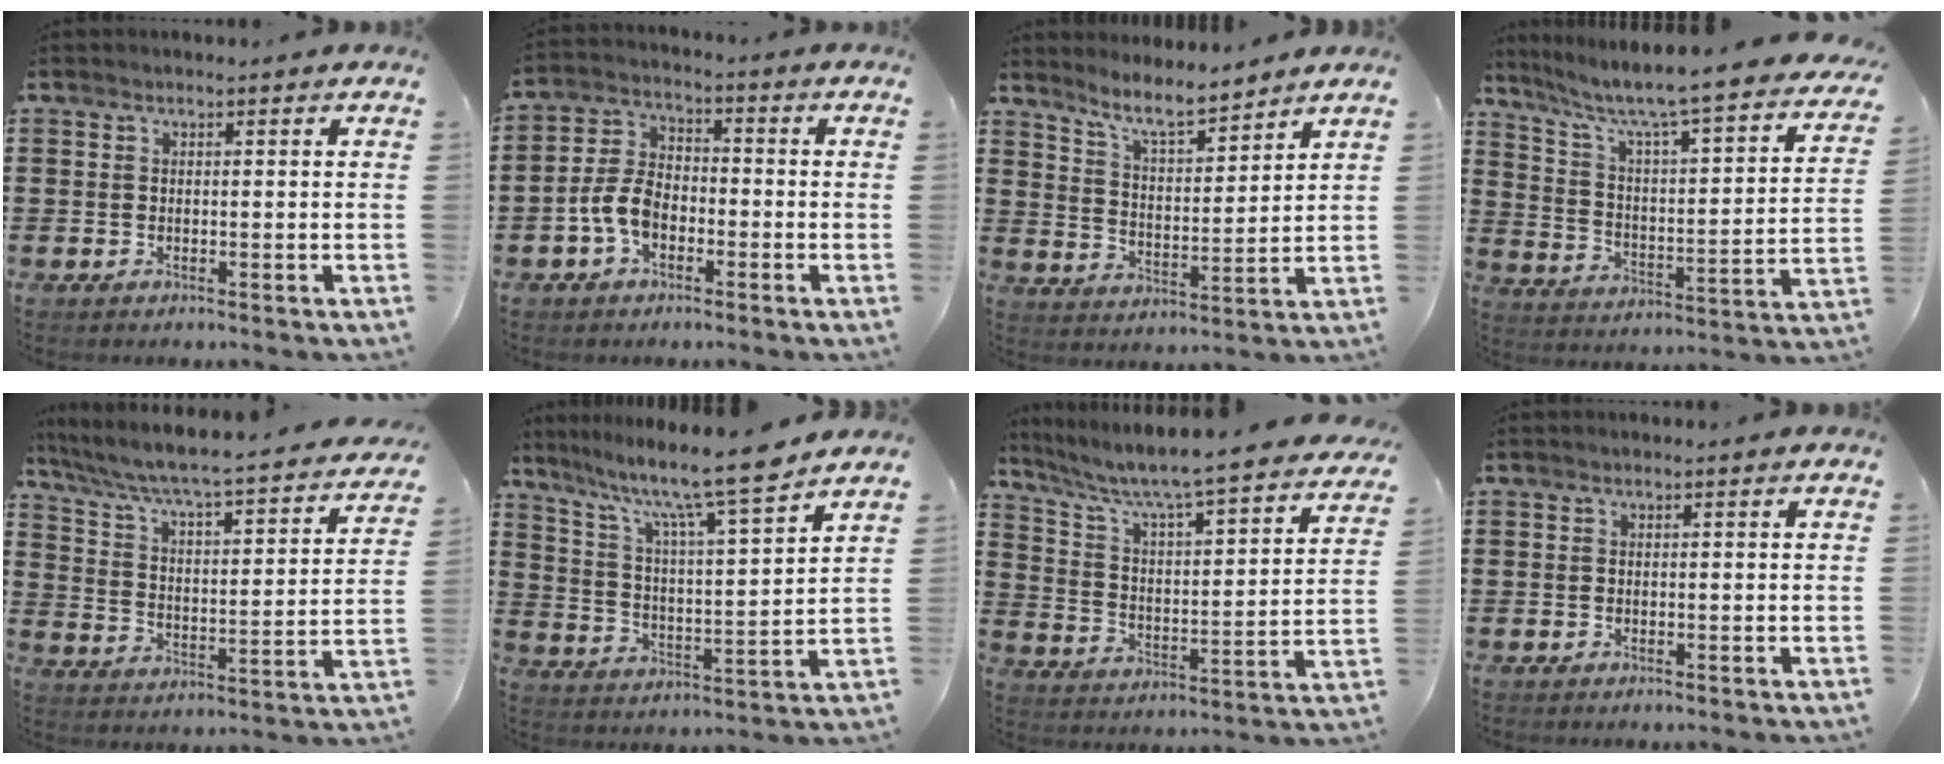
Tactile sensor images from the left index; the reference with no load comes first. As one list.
[{"total": 6.0, "force": [-2.5, 3.6, 4.0], "torque": [-0.106, 0.003, -0.055]}, {"total": 6.9, "force": [6.2, 0.5, 2.8], "torque": [-0.076, -0.030, 0.111]}, {"total": 5.3, "force": [4.2, 0.0, 3.2], "torque": [-0.084, -0.050, 0.059]}, {"total": 4.4, "force": [3.8, 0.0, 2.2], "torque": [-0.065, -0.043, 0.050]}, {"total": 10.5, "force": [8.8, 0.0, 5.8], "torque": [-0.136, -0.059, 0.141]}, {"total": 5.1, "force": [4.5, -0.2, 2.4], "torque": [-0.071, -0.046, 0.064]}, {"total": 0.0}]